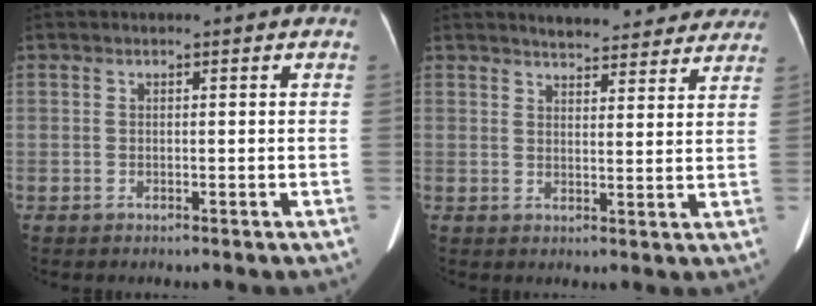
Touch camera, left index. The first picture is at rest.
{"total": 14.1, "force": [13.1, 3.4, 3.8], "torque": [-0.023, -0.001, 0.147]}